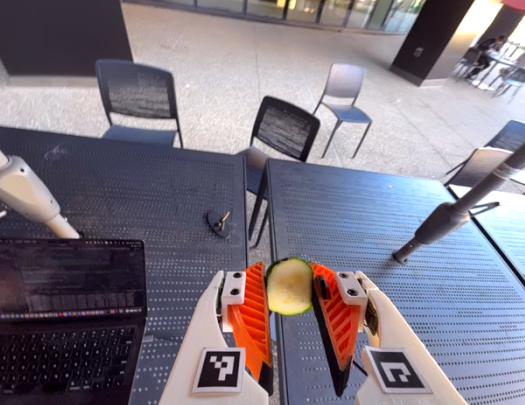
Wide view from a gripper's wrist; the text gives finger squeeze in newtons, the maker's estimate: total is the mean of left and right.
{"total": 6.0, "left": 5.8, "right": 6.3}